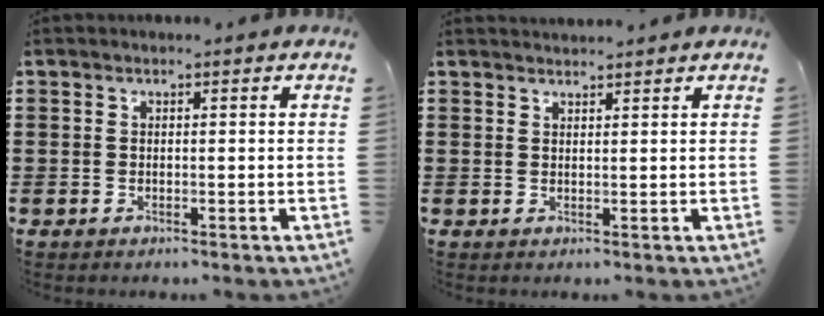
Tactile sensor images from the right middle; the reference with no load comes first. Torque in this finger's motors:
{"motor_torque": [0.00, 0.00, 0.00, 0.00]}